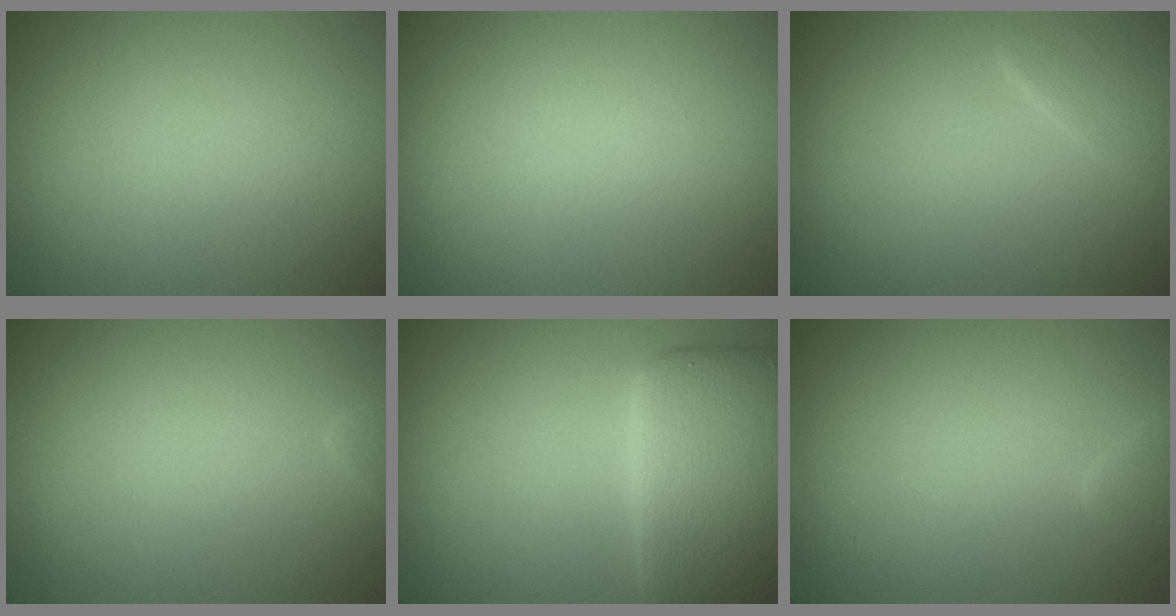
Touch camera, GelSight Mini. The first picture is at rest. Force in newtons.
{"total": 0.0}
{"total": 2.2, "press": 2.2, "slide": 0.1}
{"total": 0.7, "press": 0.7, "slide": 0.0}
{"total": 8.9, "press": 8.9, "slide": 0.3}
{"total": 1.3, "press": 1.3, "slide": 0.0}